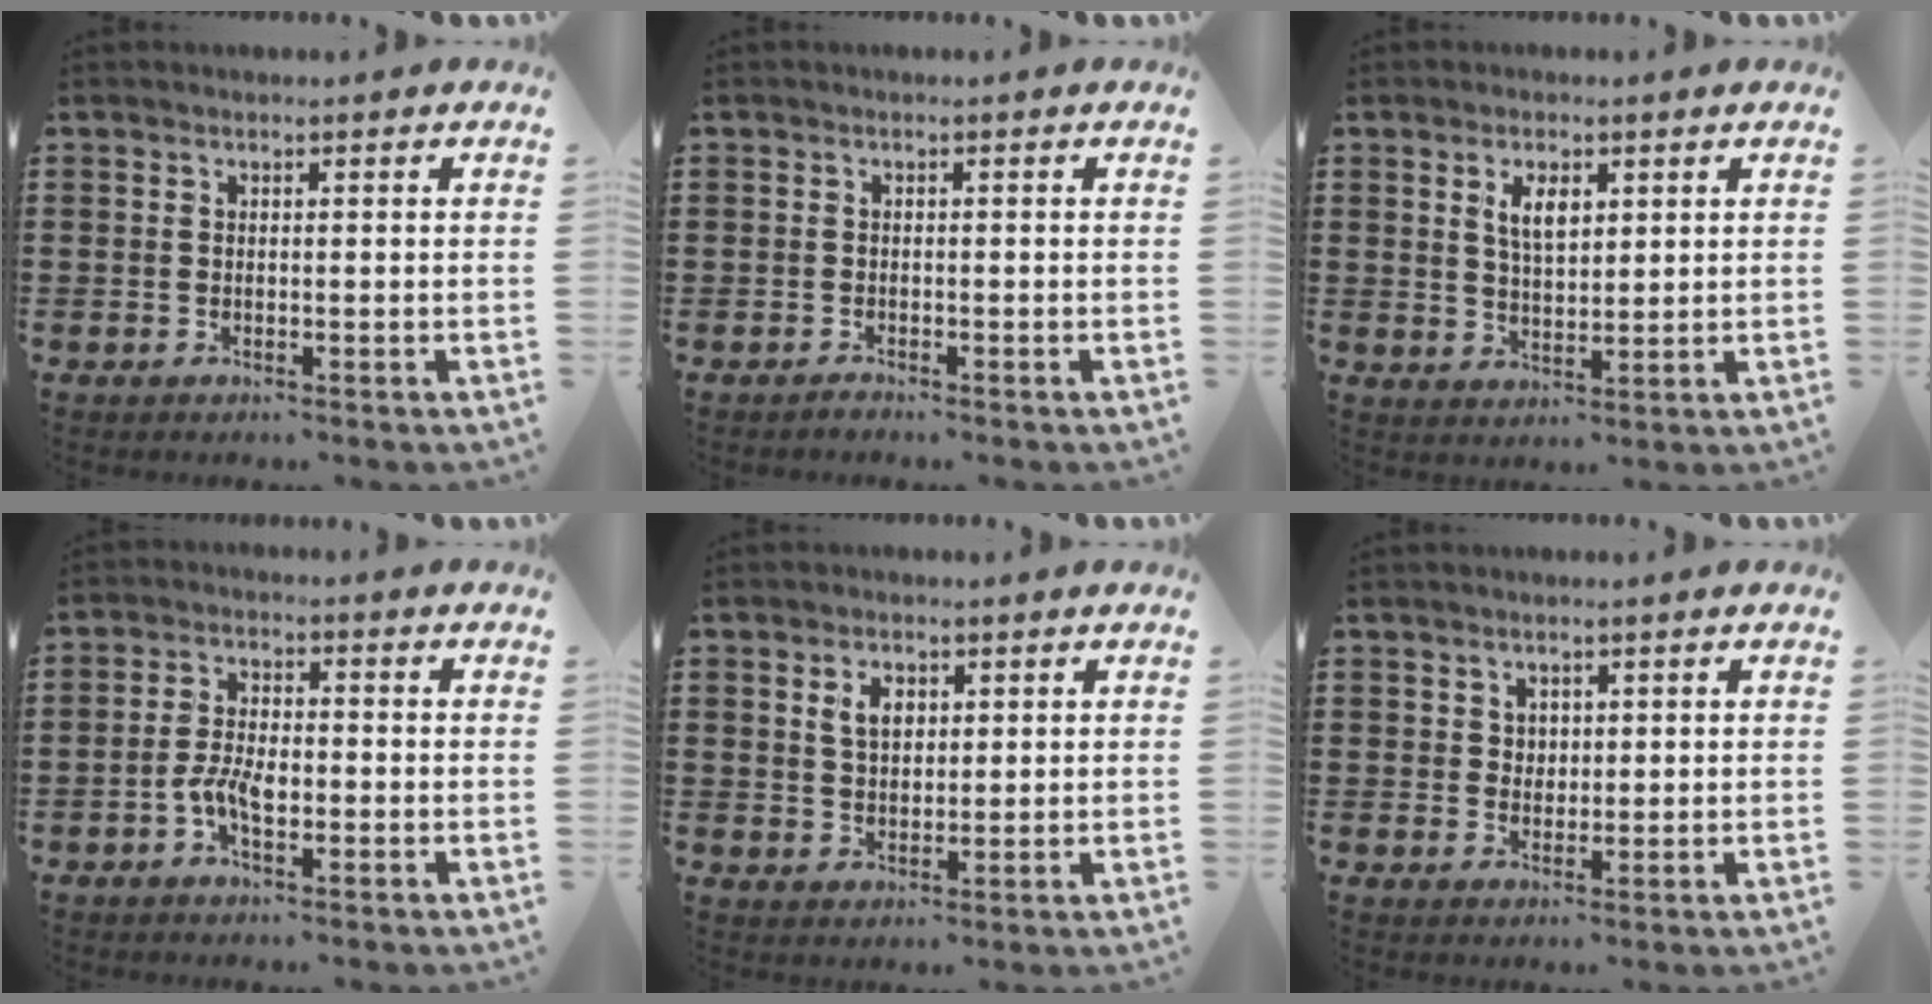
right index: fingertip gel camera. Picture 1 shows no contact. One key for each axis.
{"total": 0.7, "fx": -0.7, "fy": 0.1, "fz": 0.0, "tx": -0.002, "ty": 0.000, "tz": -0.014}
{"total": 4.0, "fx": 1.8, "fy": 1.9, "fz": 3.1, "tx": -0.059, "ty": 0.004, "tz": 0.029}
{"total": 4.6, "fx": -1.7, "fy": 2.1, "fz": 3.7, "tx": -0.092, "ty": -0.001, "tz": -0.038}
{"total": 3.5, "fx": 1.4, "fy": 2.3, "fz": 2.3, "tx": -0.053, "ty": 0.010, "tz": 0.024}
{"total": 1.9, "fx": 1.1, "fy": 1.5, "fz": 0.3, "tx": -0.010, "ty": 0.008, "tz": 0.022}